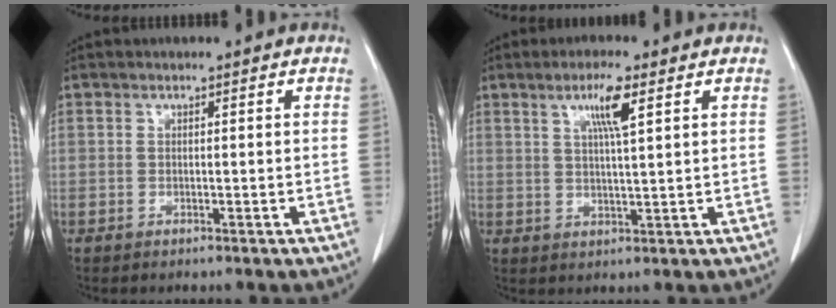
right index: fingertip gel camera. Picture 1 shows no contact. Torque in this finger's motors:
{"motor_torque": [0.28, 0.26, 0.13, 0.08]}